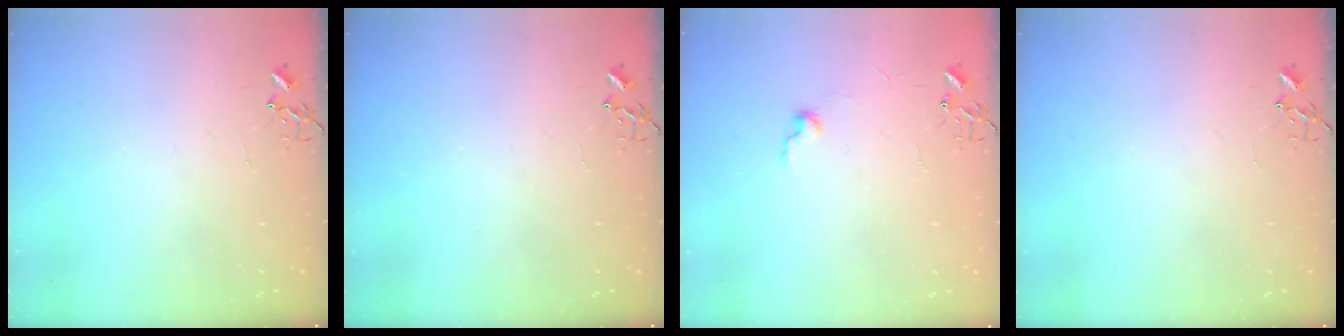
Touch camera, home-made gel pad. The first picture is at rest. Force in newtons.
{"total": 0.0}
{"total": 6.8, "press": 6.8, "slide": 0.8}
{"total": 0.0}